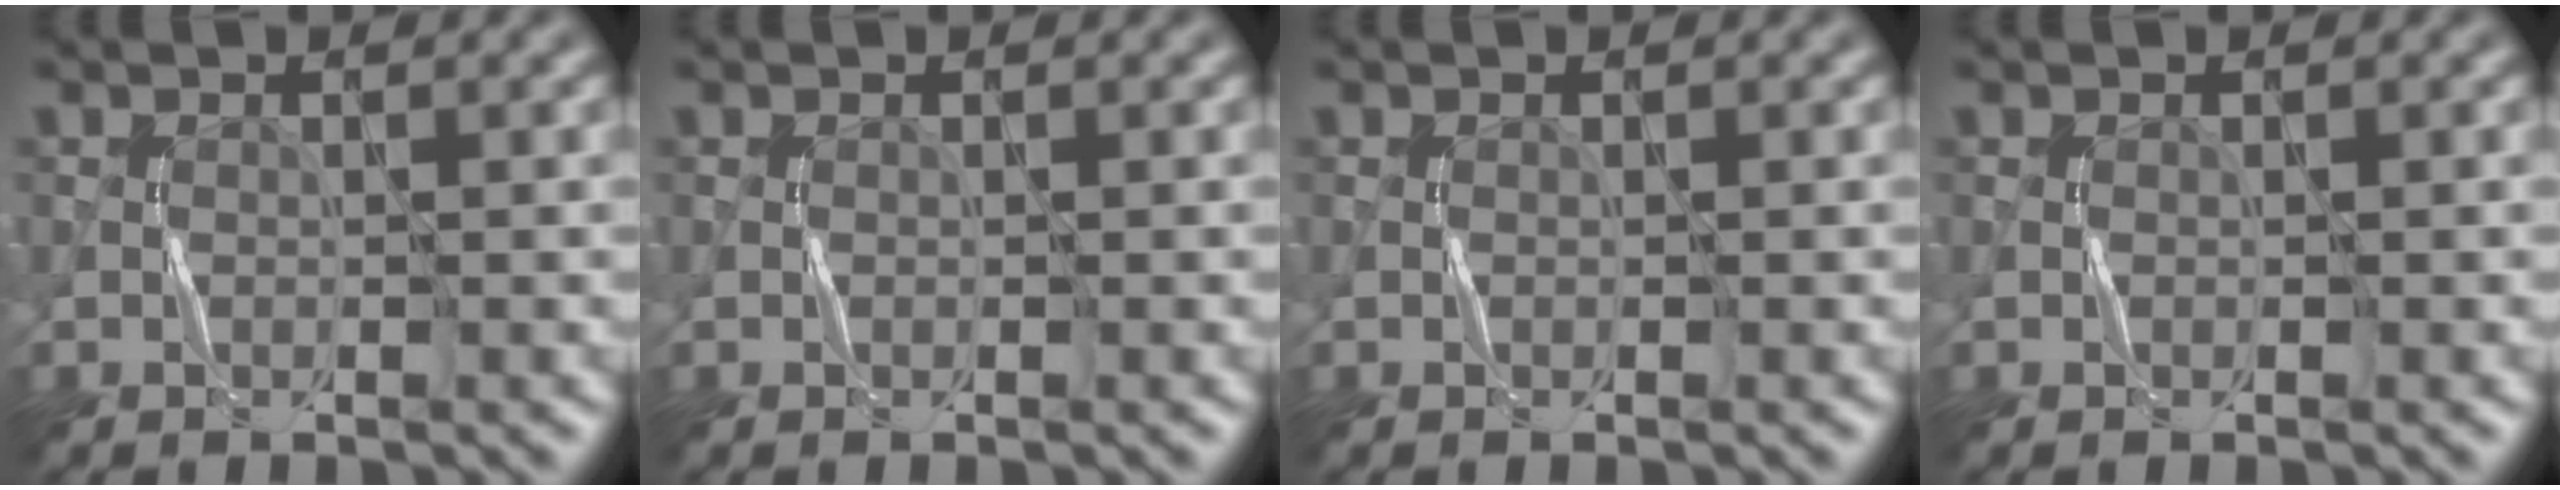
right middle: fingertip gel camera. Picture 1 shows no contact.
{"total": 0.0}
{"total": 0.0}
{"total": 0.0}